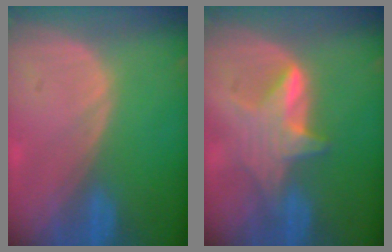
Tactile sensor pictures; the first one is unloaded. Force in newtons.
{"total": 6.0, "press": 5.8, "slide": 1.4}